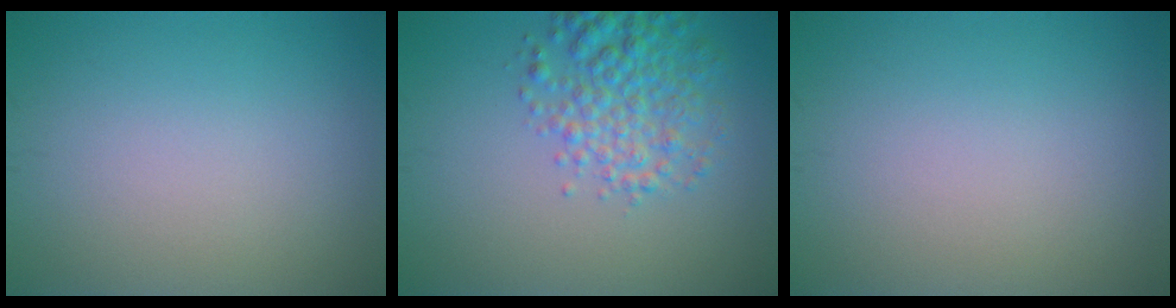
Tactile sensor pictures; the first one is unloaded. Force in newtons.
{"total": 4.6, "press": 4.6, "slide": 0.2}
{"total": 0.0}